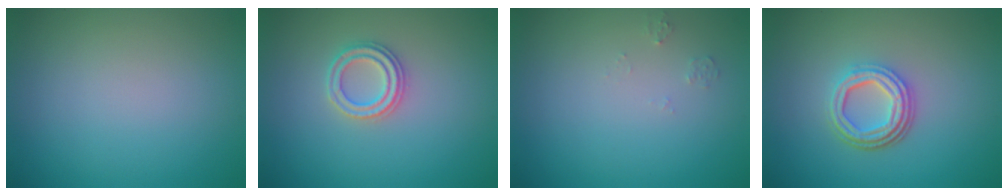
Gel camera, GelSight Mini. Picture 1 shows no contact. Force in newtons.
{"total": 2.2, "press": 2.2, "slide": 0.3}
{"total": 0.7, "press": 0.7, "slide": 0.1}
{"total": 4.2, "press": 3.1, "slide": 2.7}